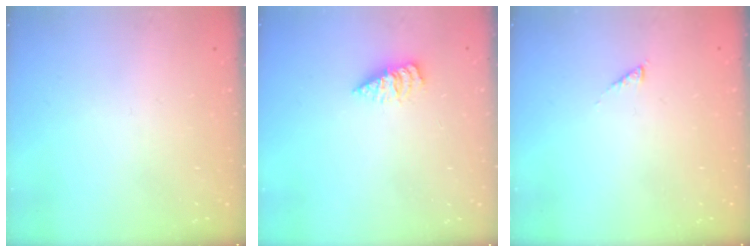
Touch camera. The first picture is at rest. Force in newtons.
{"total": 4.8, "press": 4.8, "slide": 0.6}
{"total": 1.3, "press": 1.3, "slide": 0.3}